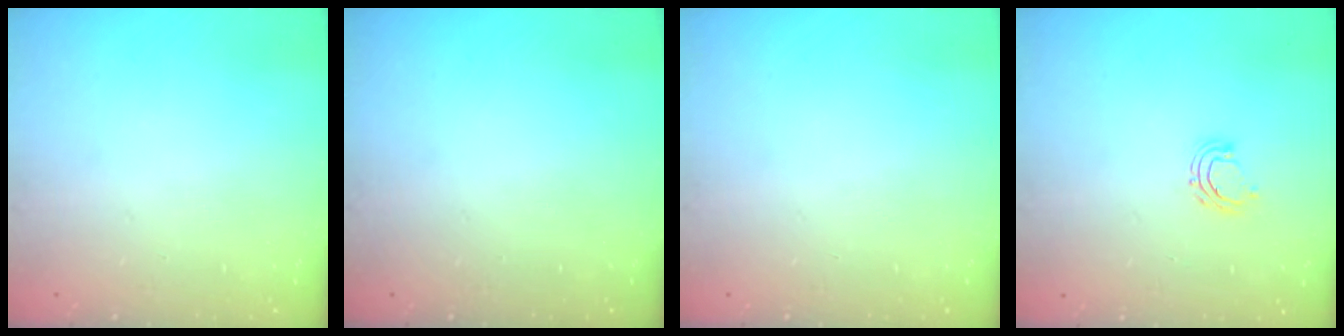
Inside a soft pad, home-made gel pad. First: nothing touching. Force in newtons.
{"total": 0.0}
{"total": 0.0}
{"total": 4.9, "press": 4.9, "slide": 0.5}